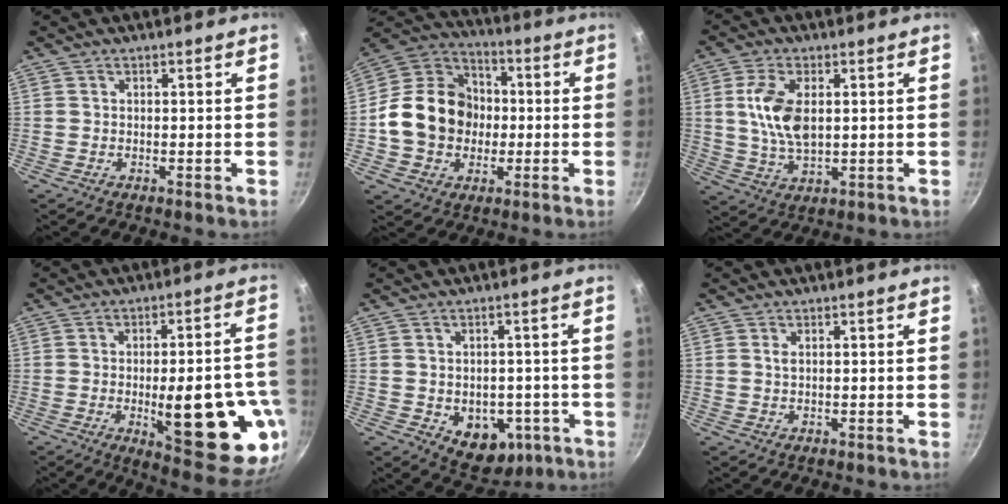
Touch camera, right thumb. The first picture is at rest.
{"total": 17.1, "force": [-1.2, 14.3, 9.3], "torque": [-0.128, 0.036, -0.031]}
{"total": 9.9, "force": [1.7, 5.3, 8.2], "torque": [-0.157, -0.006, 0.034]}
{"total": 22.4, "force": [-5.3, 7.7, 20.4], "torque": [-0.230, 0.004, -0.059]}
{"total": 8.9, "force": [-3.3, 6.3, 5.3], "torque": [-0.037, 0.015, -0.030]}
{"total": 1.0, "force": [0.3, 0.5, 0.8], "torque": [-0.016, 0.001, 0.006]}